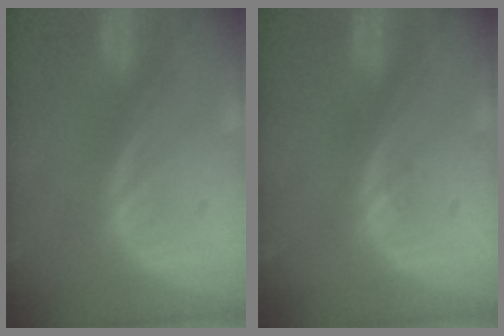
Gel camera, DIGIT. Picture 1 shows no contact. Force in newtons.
{"total": 0.7, "press": 0.7, "slide": 0.1}